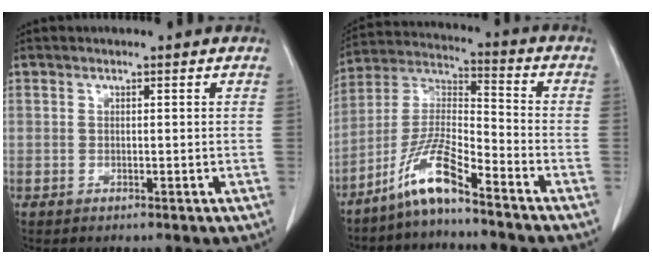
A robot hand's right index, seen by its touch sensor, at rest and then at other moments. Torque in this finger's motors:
{"motor_torque": [1.02, -0.89, 0.27, 0.16]}